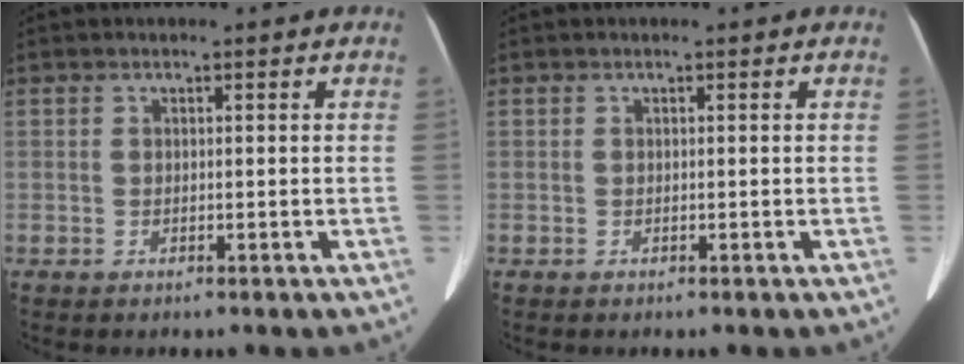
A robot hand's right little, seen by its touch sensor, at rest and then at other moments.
{"total": 0.0}